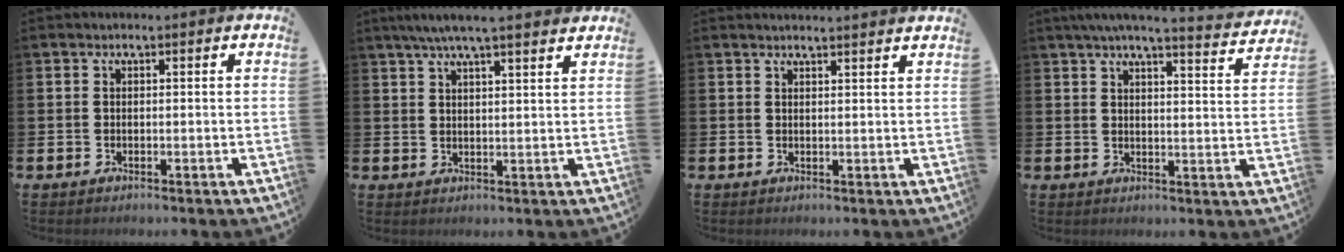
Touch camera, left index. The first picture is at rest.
{"total": 5.5, "force": [5.0, 0.0, 2.3], "torque": [-0.055, -0.013, 0.089]}
{"total": 1.7, "force": [1.6, -0.3, -0.1], "torque": [0.011, -0.013, 0.028]}
{"total": 5.6, "force": [5.2, 0.0, 2.0], "torque": [-0.044, -0.028, 0.087]}